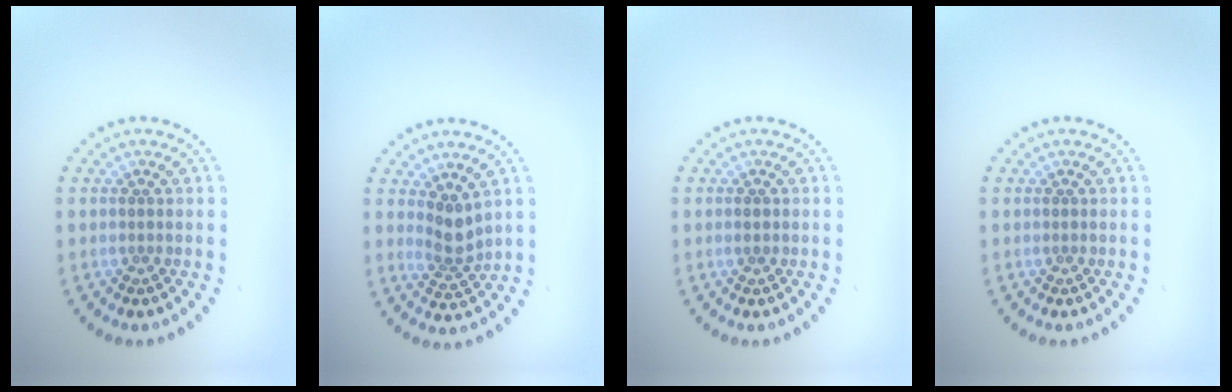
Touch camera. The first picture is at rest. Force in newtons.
{"total": 2.5, "press": 1.9, "slide": 1.6}
{"total": 0.8, "press": 0.8, "slide": 0.1}
{"total": 0.0}